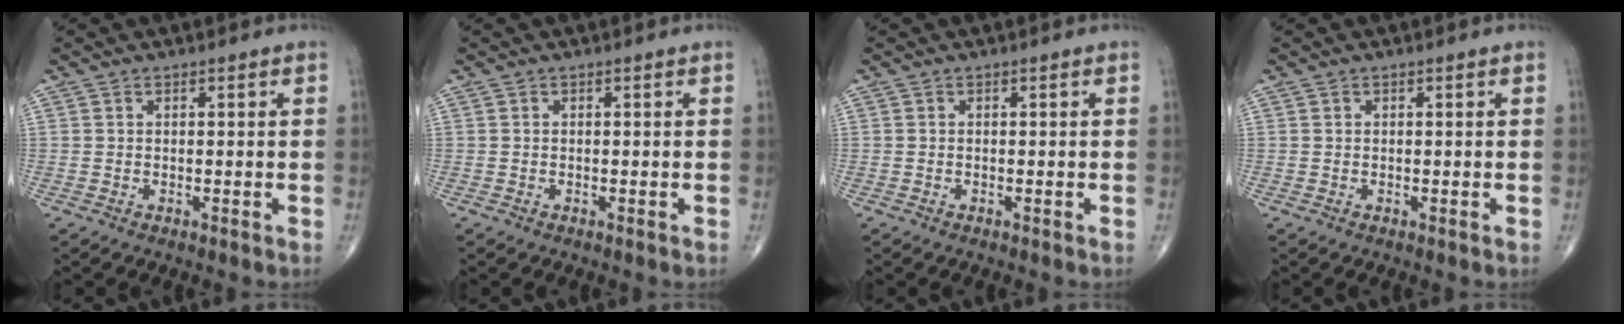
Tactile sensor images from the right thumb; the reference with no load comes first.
{"total": 0.0}
{"total": 0.0}
{"total": 0.0}